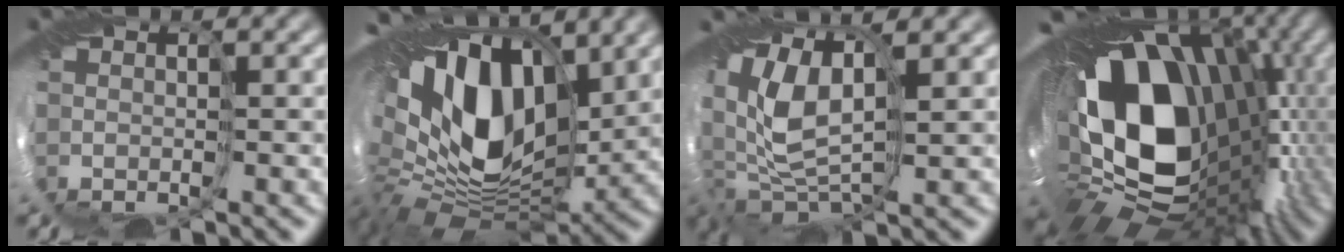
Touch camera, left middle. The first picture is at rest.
{"total": 17.5, "force": [2.8, 11.3, 13.0], "torque": [-0.237, 0.004, 0.054]}
{"total": 8.9, "force": [1.1, 4.9, 7.4], "torque": [-0.169, 0.008, 0.014]}
{"total": 21.2, "force": [0.7, 14.5, 15.5], "torque": [-0.287, -0.047, 0.021]}